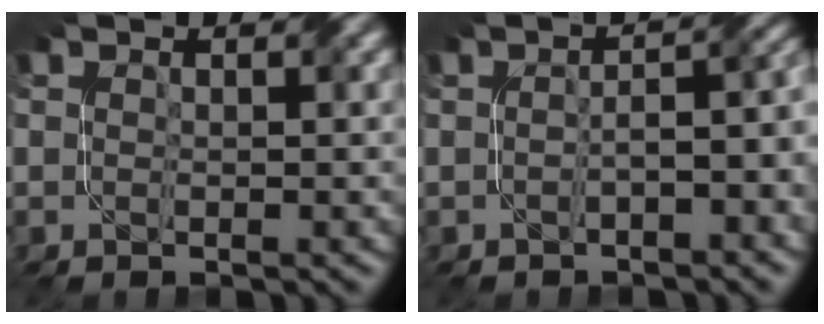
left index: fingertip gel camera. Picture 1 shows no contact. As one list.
[{"total": 4.4, "force": [-1.2, 1.4, 4.0], "torque": [-0.049, 0.008, -0.020]}]